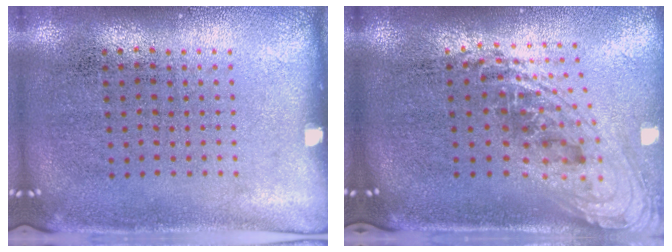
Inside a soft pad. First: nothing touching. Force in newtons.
{"total": 2.3, "press": 1.7, "slide": 1.6}